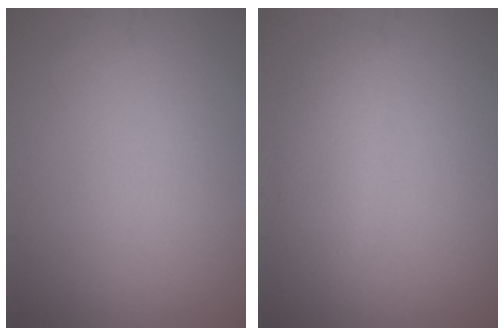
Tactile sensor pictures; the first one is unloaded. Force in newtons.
{"total": 2.3, "press": 2.3, "slide": 0.0}